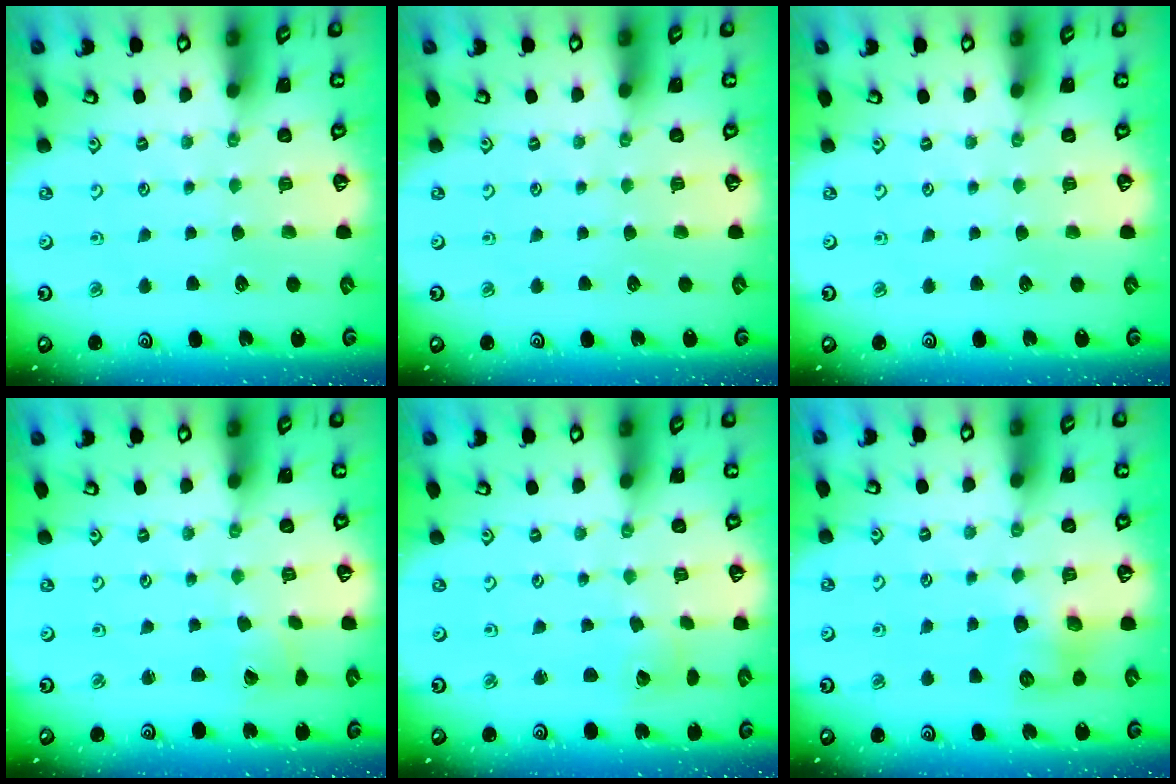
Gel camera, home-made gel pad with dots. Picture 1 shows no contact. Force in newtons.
{"total": 0.0}
{"total": 0.0}
{"total": 1.9, "press": 1.8, "slide": 0.3}
{"total": 2.2, "press": 2.2, "slide": 0.3}
{"total": 8.3, "press": 8.3, "slide": 0.3}